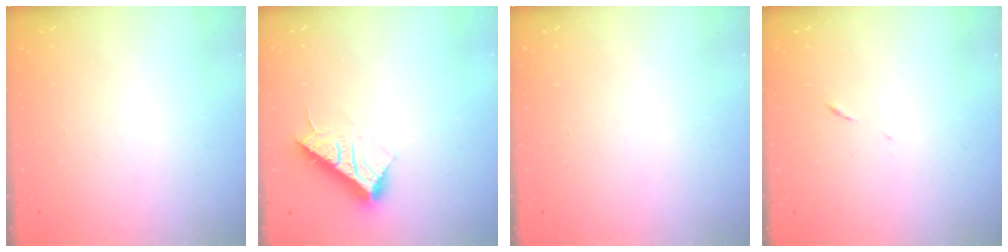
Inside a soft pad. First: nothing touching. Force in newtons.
{"total": 14.2, "press": 14.1, "slide": 0.5}
{"total": 1.5, "press": 1.5, "slide": 0.1}
{"total": 5.6, "press": 5.6, "slide": 0.4}